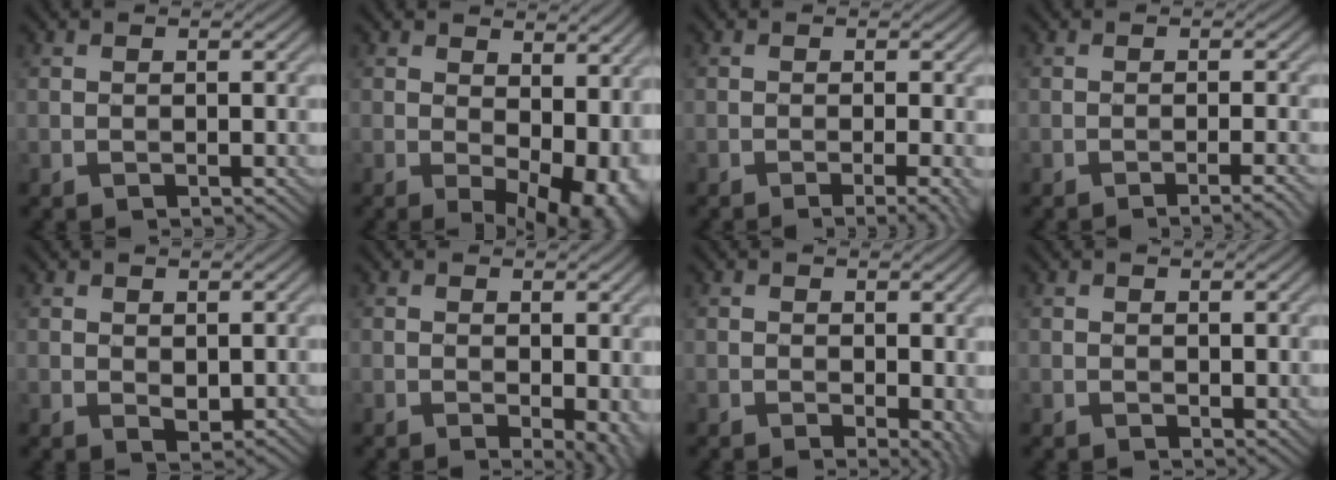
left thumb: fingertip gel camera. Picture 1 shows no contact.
{"total": 12.9, "force": [-0.2, 7.4, 10.6], "torque": [-0.121, -0.021, 0.035]}
{"total": 3.3, "force": [-1.2, 0.6, 3.0], "torque": [-0.038, 0.007, -0.025]}
{"total": 2.7, "force": [-1.4, 0.4, 2.2], "torque": [-0.028, 0.009, -0.030]}
{"total": 1.6, "force": [0.5, 0.9, 1.1], "torque": [-0.022, -0.004, 0.014]}
{"total": 3.4, "force": [-0.3, 1.3, 3.1], "torque": [-0.037, -0.004, -0.003]}
{"total": 3.1, "force": [-0.2, 1.5, 2.8], "torque": [-0.031, -0.003, -0.001]}
{"total": 1.1, "force": [0.6, 0.6, 0.7], "torque": [-0.009, -0.003, 0.015]}